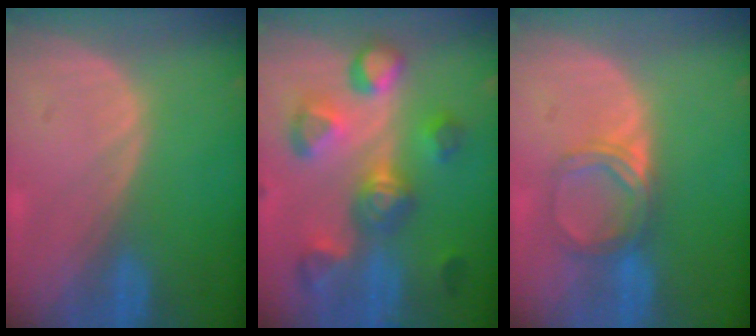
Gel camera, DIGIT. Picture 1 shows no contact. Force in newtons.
{"total": 9.5, "press": 9.4, "slide": 1.2}
{"total": 5.0, "press": 4.6, "slide": 1.9}